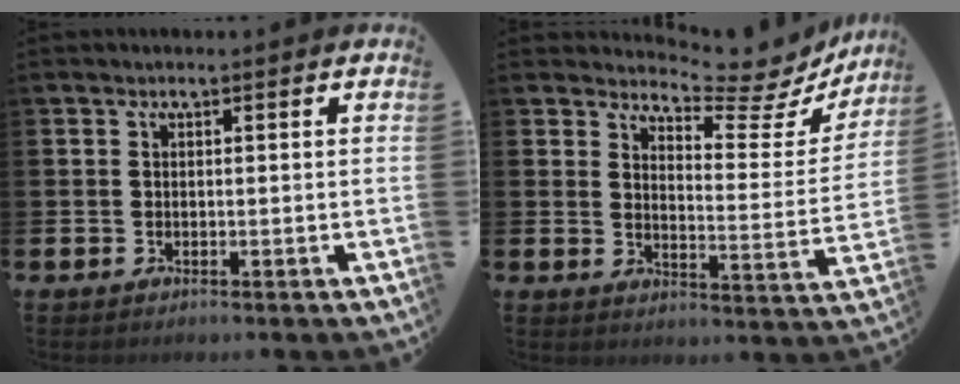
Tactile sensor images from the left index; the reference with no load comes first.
{"total": 6.4, "force": [6.1, 1.1, 1.4], "torque": [-0.023, -0.063, 0.097]}